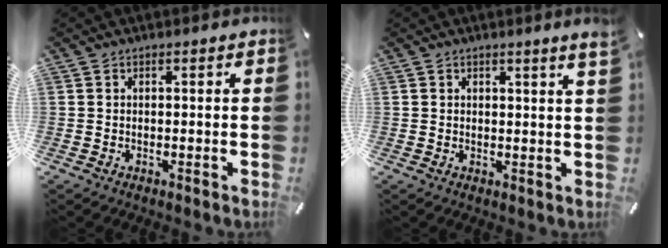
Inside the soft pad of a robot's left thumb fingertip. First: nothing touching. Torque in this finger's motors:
{"motor_torque": [0.30, -0.30, 0.02, -0.16, 0.03]}